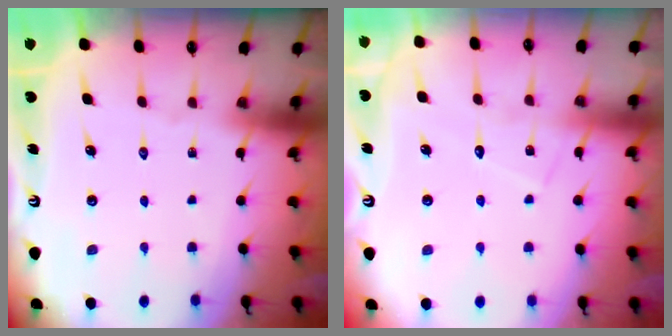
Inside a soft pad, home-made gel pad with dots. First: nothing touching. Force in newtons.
{"total": 7.0, "press": 6.9, "slide": 0.5}